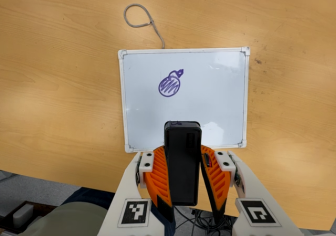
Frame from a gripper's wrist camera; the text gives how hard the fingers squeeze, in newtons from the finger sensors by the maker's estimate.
{"total": 9.9, "left": 8.1, "right": 11.6}